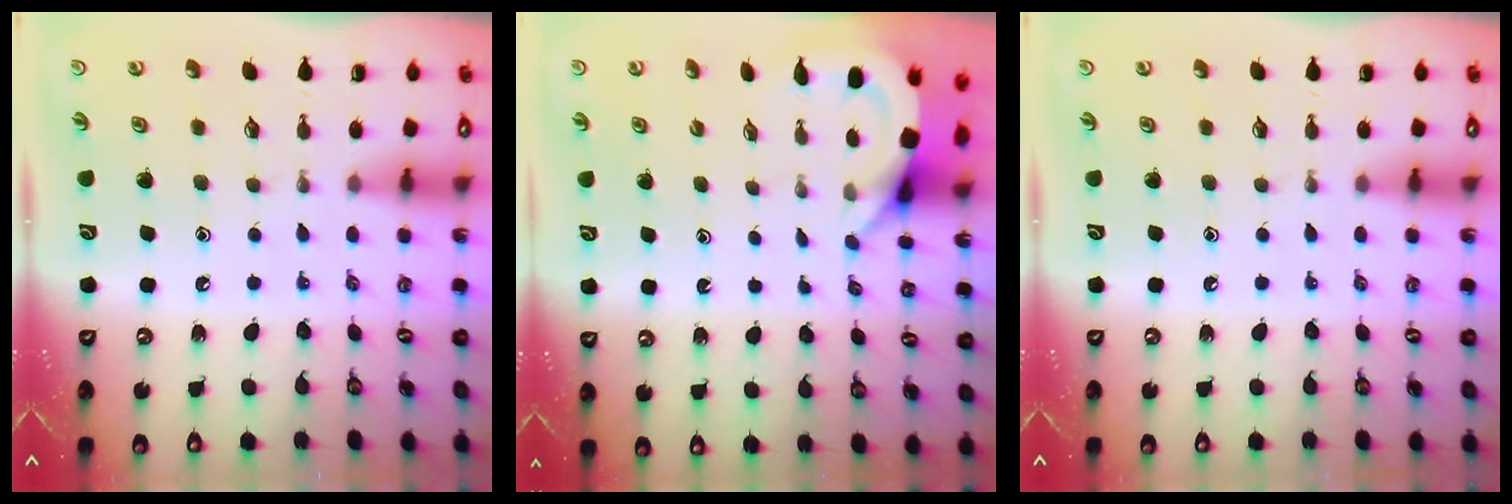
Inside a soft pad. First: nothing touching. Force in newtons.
{"total": 3.7, "press": 3.7, "slide": 0.2}
{"total": 0.0}